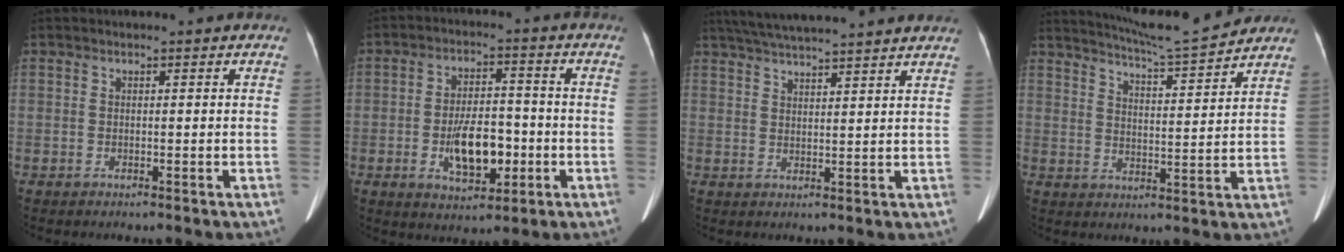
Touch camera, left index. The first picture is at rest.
{"total": 8.9, "force": [-2.4, 4.2, 7.4], "torque": [-0.139, 0.007, -0.034]}
{"total": 15.7, "force": [14.1, 0.0, 6.9], "torque": [-0.125, 0.030, 0.199]}
{"total": 11.7, "force": [11.2, -0.8, 3.5], "torque": [-0.067, -0.002, 0.165]}